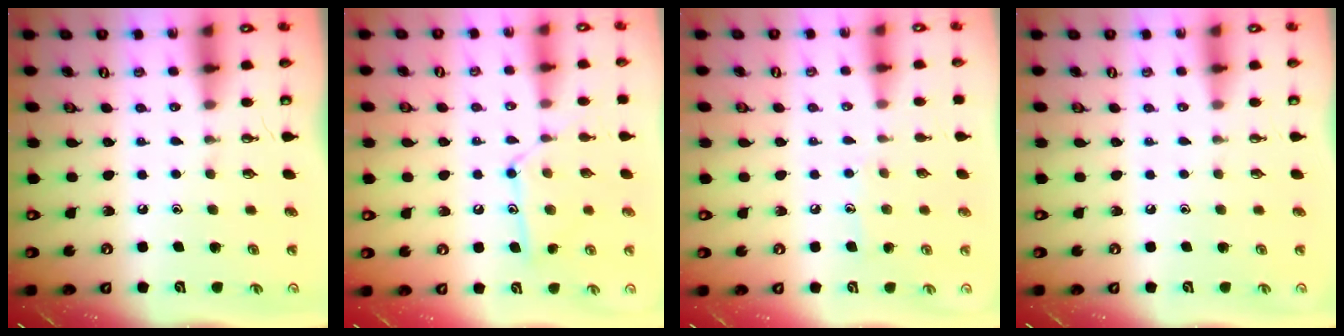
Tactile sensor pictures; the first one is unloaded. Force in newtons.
{"total": 12.6, "press": 12.6, "slide": 0.7}
{"total": 6.4, "press": 6.4, "slide": 0.6}
{"total": 0.0}